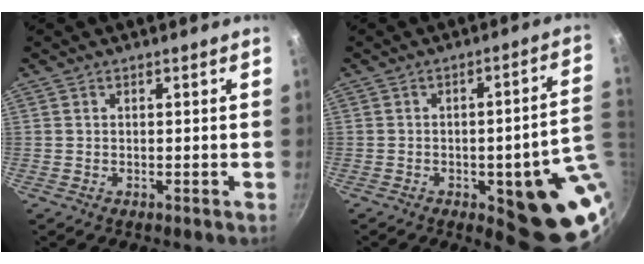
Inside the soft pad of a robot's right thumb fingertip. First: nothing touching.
{"total": 16.8, "force": [-3.7, 5.1, 15.6], "torque": [-0.139, 0.013, -0.044]}